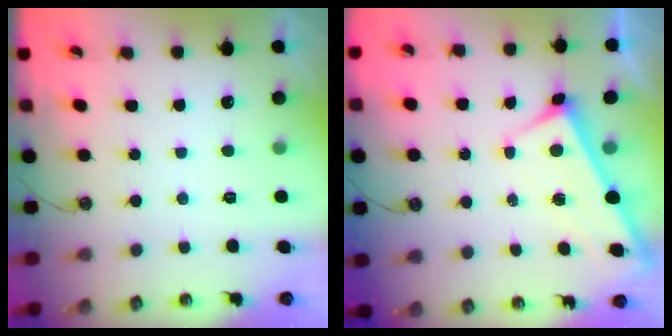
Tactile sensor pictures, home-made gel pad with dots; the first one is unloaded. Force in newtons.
{"total": 3.0, "press": 3.0, "slide": 0.1}